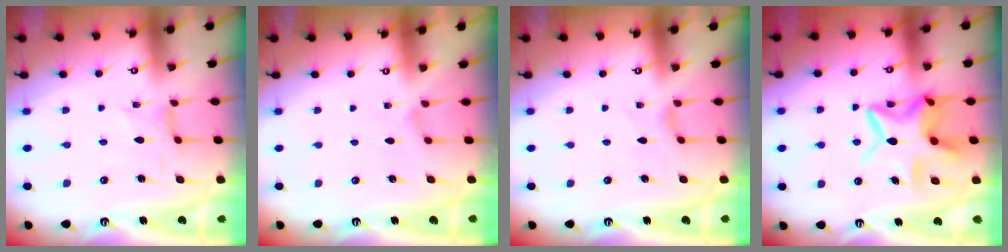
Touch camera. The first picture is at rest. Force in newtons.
{"total": 0.0}
{"total": 1.3, "press": 1.2, "slide": 0.4}
{"total": 12.7, "press": 12.6, "slide": 1.1}